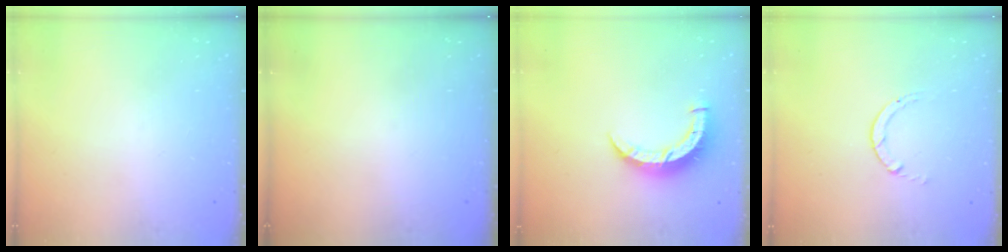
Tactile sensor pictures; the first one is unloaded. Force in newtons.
{"total": 0.0}
{"total": 7.9, "press": 7.8, "slide": 0.8}
{"total": 0.6, "press": 0.5, "slide": 0.1}